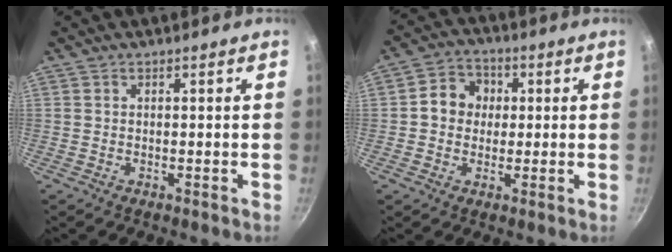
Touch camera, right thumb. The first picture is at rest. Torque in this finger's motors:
{"motor_torque": [0.72, 1.27, 0.78, -0.06, 0.01]}